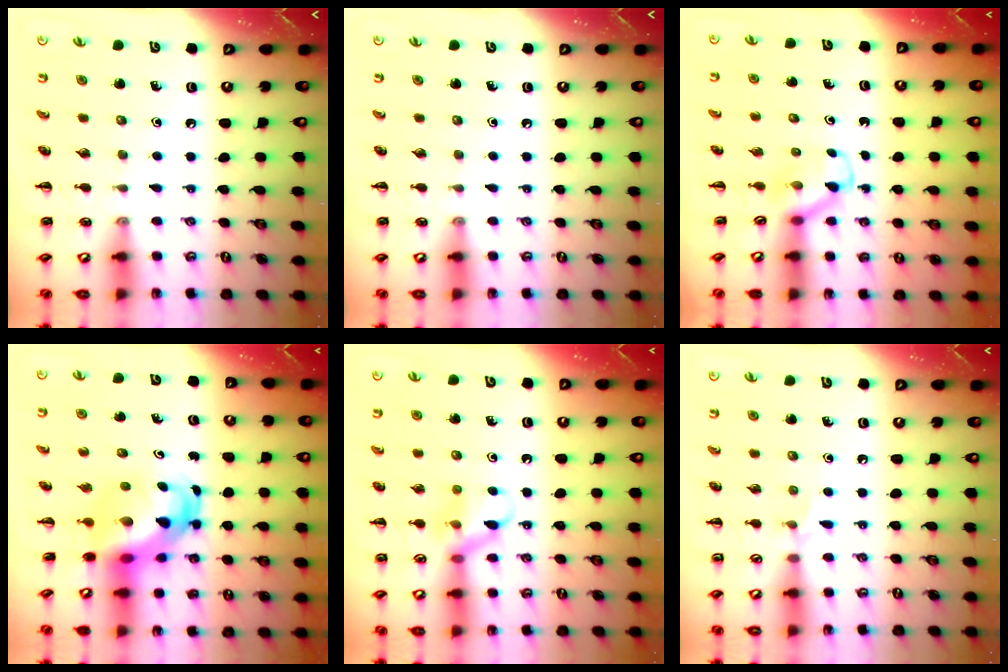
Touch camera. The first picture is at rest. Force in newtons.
{"total": 0.0}
{"total": 3.2, "press": 3.0, "slide": 1.1}
{"total": 5.7, "press": 5.4, "slide": 1.6}
{"total": 9.5, "press": 9.4, "slide": 0.8}
{"total": 5.3, "press": 5.0, "slide": 1.7}